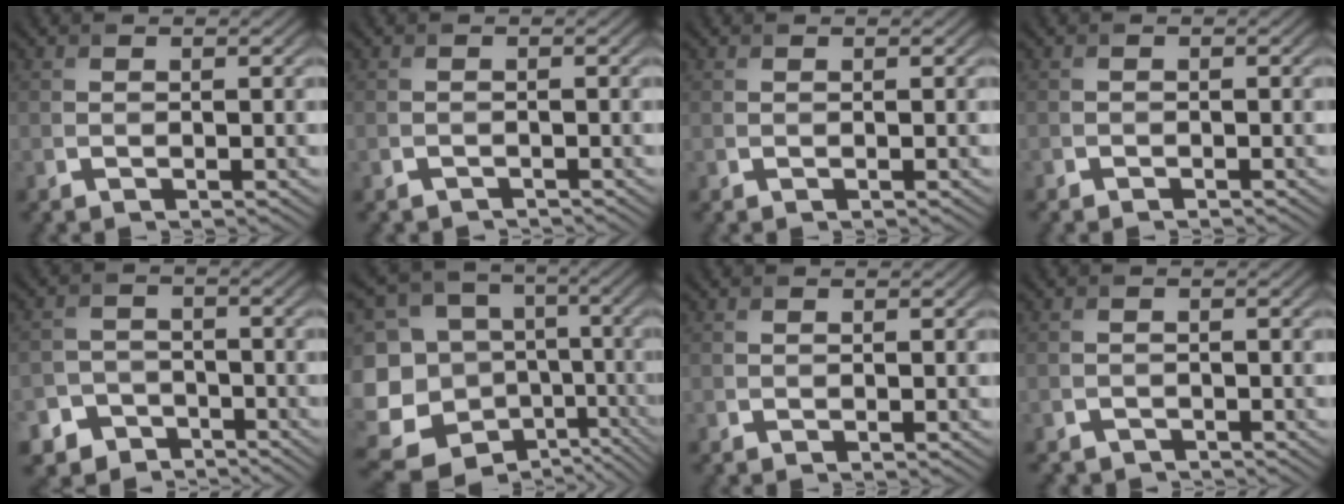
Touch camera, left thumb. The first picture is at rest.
{"total": 0.9, "force": [-0.9, 0.3, 0.0], "torque": [-0.002, -0.005, -0.018]}
{"total": 0.0}
{"total": 0.6, "force": [-0.6, 0.2, -0.1], "torque": [0.003, -0.003, -0.012]}
{"total": 5.7, "force": [-4.2, 3.8, 1.0], "torque": [-0.012, -0.004, -0.077]}
{"total": 18.8, "force": [-8.2, 14.9, 8.0], "torque": [-0.240, -0.029, -0.104]}
{"total": 0.0}
{"total": 1.3, "force": [-1.2, 0.6, 0.0], "torque": [-0.001, -0.003, -0.025]}